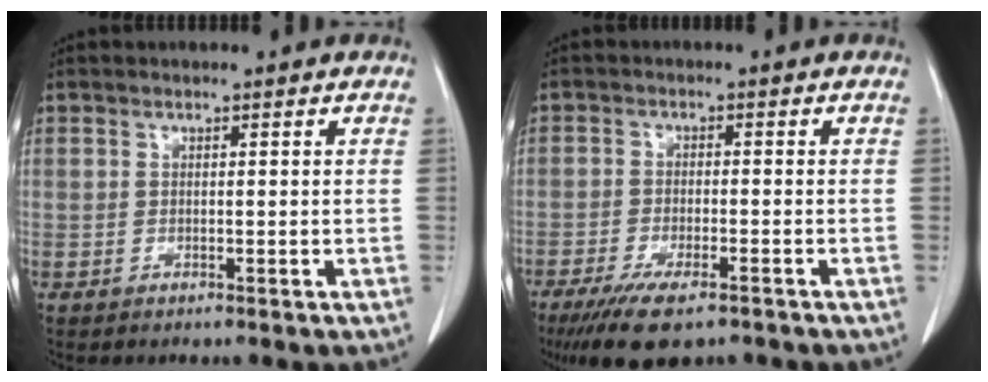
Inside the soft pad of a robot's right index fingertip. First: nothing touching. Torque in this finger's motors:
{"motor_torque": [0.90, -0.87, 0.18, 0.09]}